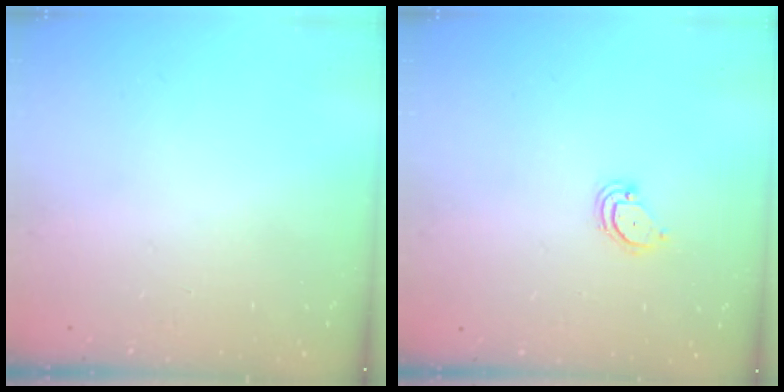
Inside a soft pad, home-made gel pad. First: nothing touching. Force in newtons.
{"total": 3.3, "press": 3.3, "slide": 0.3}